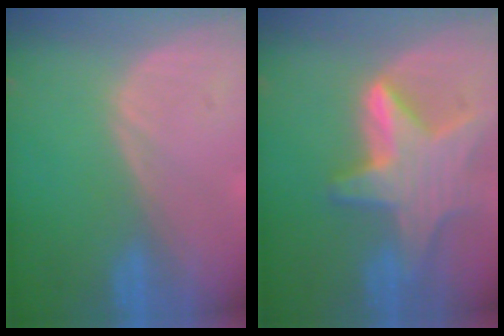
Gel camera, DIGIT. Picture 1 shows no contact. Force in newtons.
{"total": 9.5, "press": 9.5, "slide": 0.7}